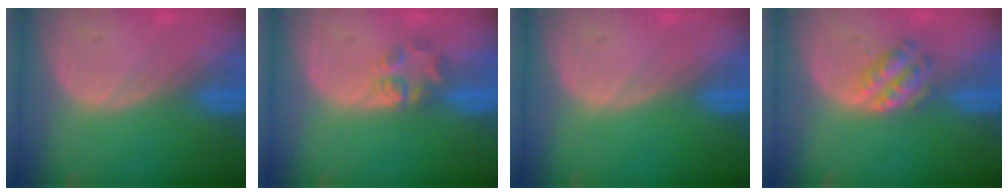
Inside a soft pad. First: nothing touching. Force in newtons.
{"total": 3.1, "press": 3.0, "slide": 0.8}
{"total": 0.0}
{"total": 4.3, "press": 4.3, "slide": 0.6}